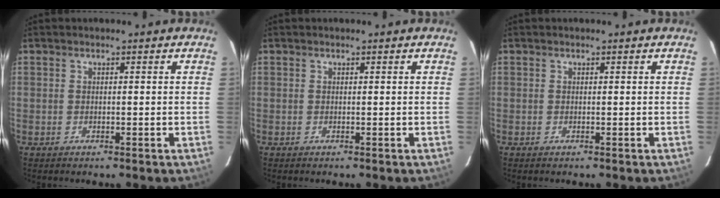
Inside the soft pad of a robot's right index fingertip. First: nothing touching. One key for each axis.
{"total": 0.0}
{"total": 0.0}